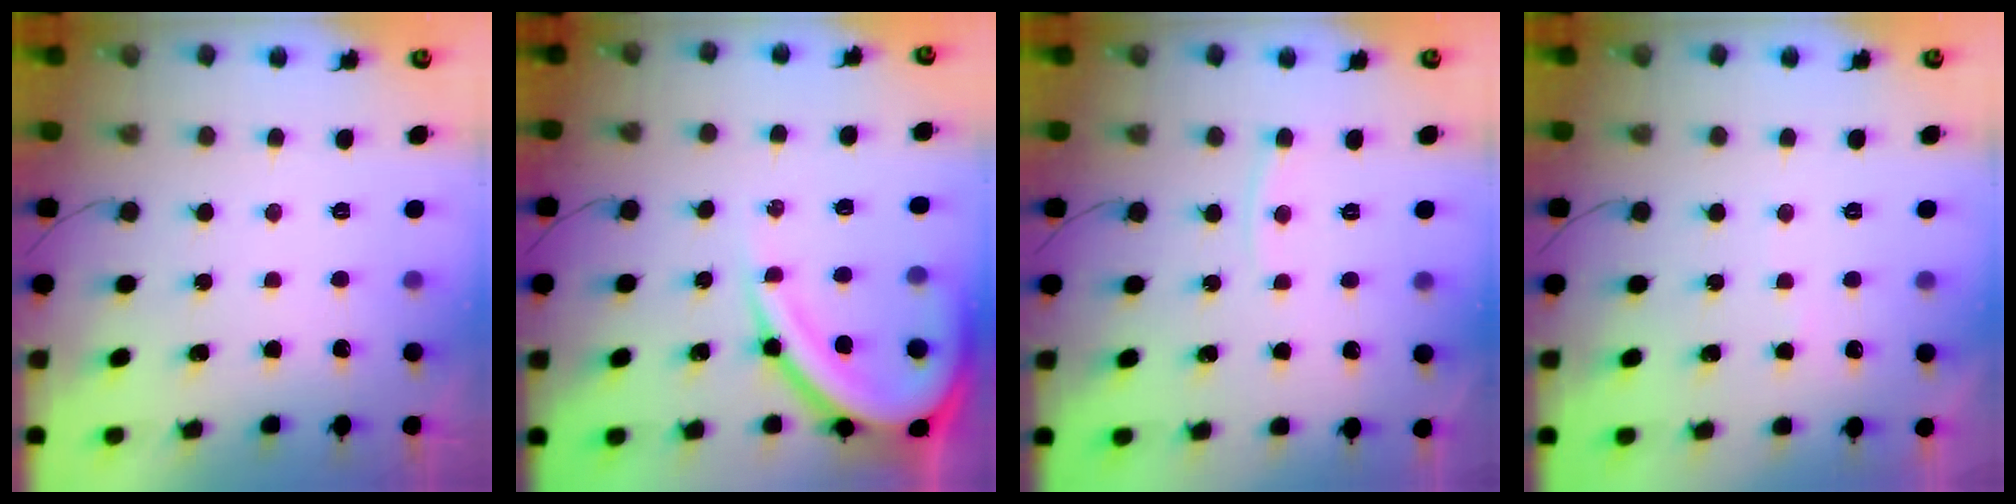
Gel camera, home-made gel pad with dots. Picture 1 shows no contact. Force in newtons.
{"total": 15.1, "press": 15.0, "slide": 1.9}
{"total": 3.2, "press": 3.1, "slide": 0.4}
{"total": 3.1, "press": 3.0, "slide": 0.5}